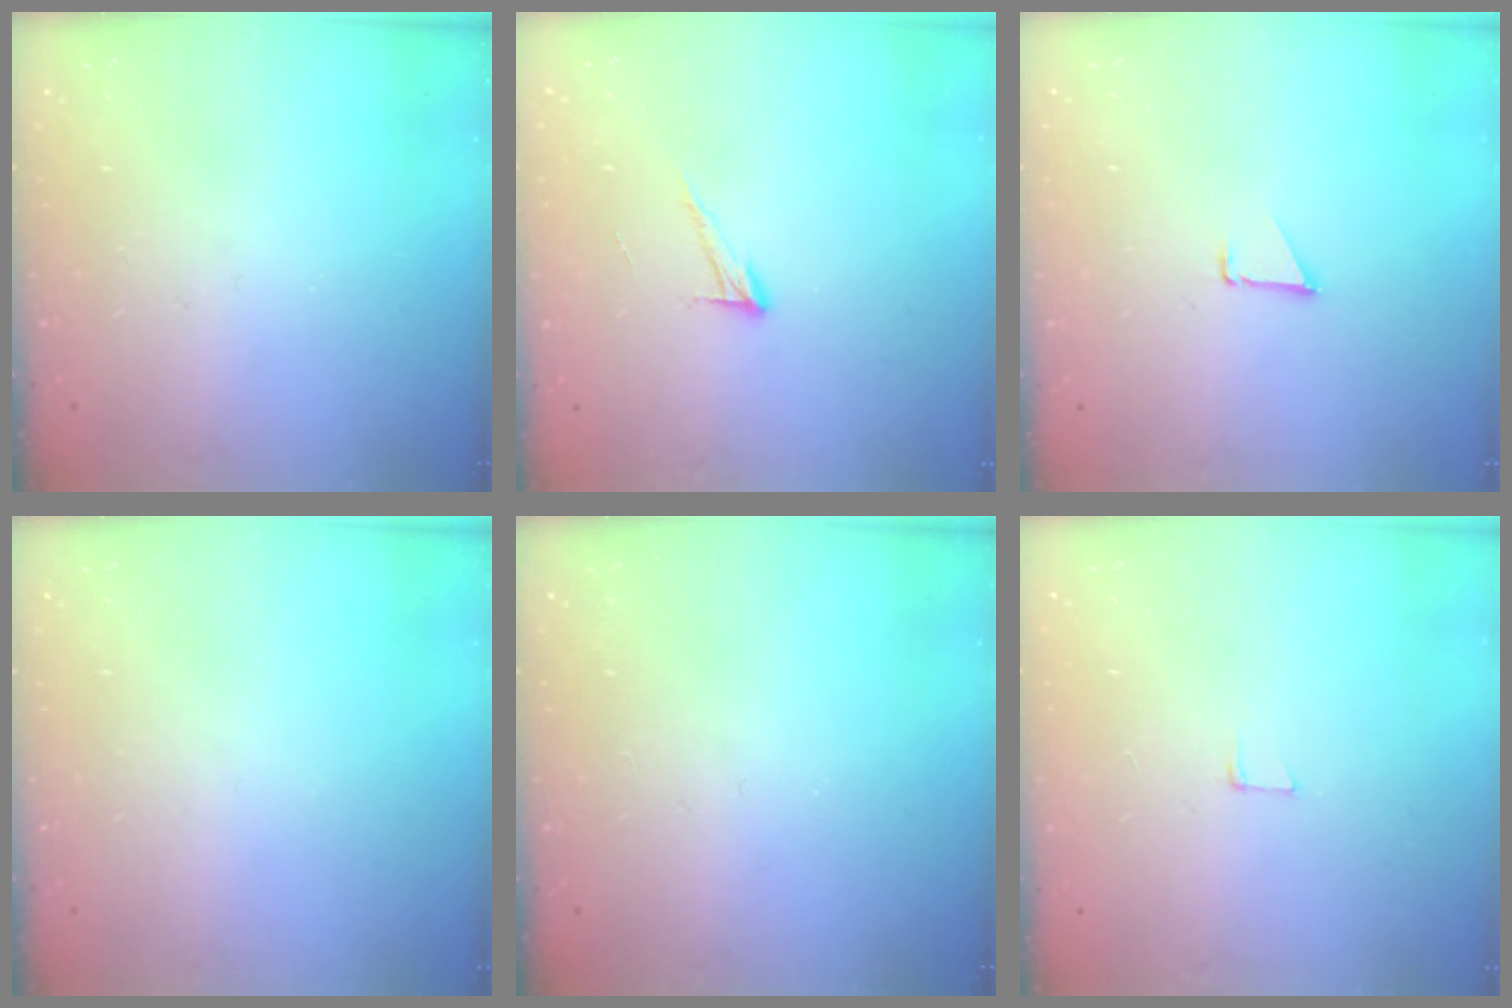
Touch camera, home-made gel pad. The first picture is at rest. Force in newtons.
{"total": 7.1, "press": 7.0, "slide": 0.4}
{"total": 0.7, "press": 0.7, "slide": 0.1}
{"total": 0.0}
{"total": 0.0}
{"total": 5.0, "press": 4.9, "slide": 0.4}